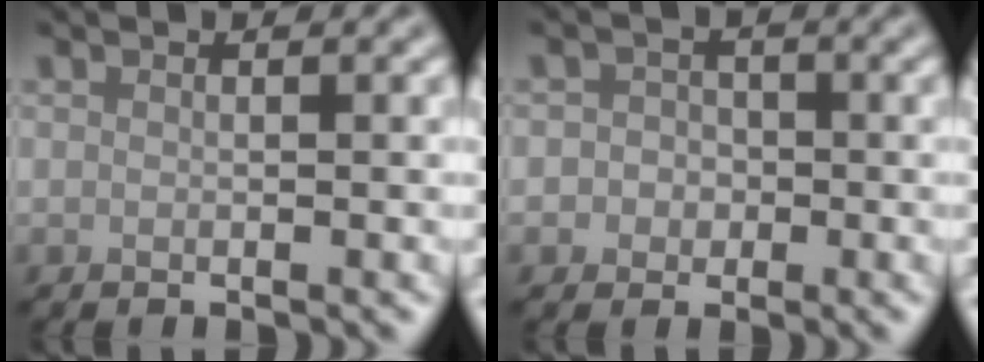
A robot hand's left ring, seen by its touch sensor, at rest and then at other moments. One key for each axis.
{"total": 2.4, "fx": -0.4, "fy": 2.3, "fz": 0.6, "tx": 0.016, "ty": 0.006, "tz": -0.025}